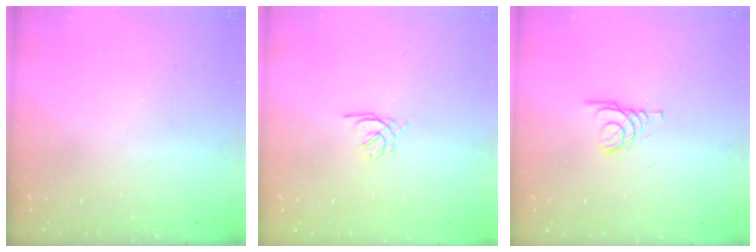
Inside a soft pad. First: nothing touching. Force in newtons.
{"total": 1.2, "press": 1.1, "slide": 0.5}
{"total": 1.4, "press": 1.4, "slide": 0.2}